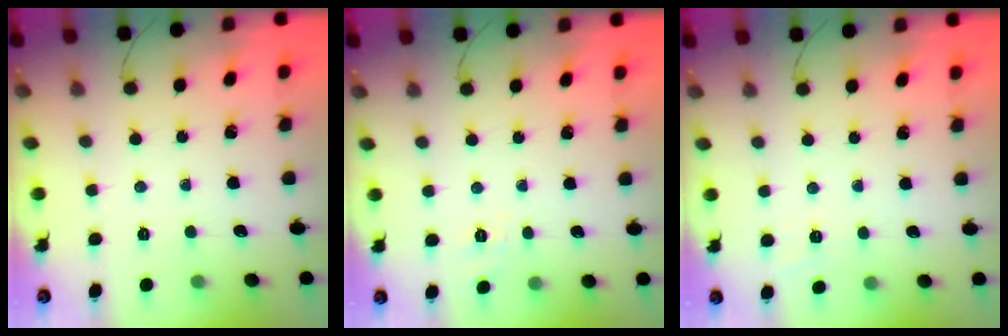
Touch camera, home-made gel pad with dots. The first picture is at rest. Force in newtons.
{"total": 1.9, "press": 1.3, "slide": 1.4}
{"total": 2.0, "press": 1.2, "slide": 1.6}